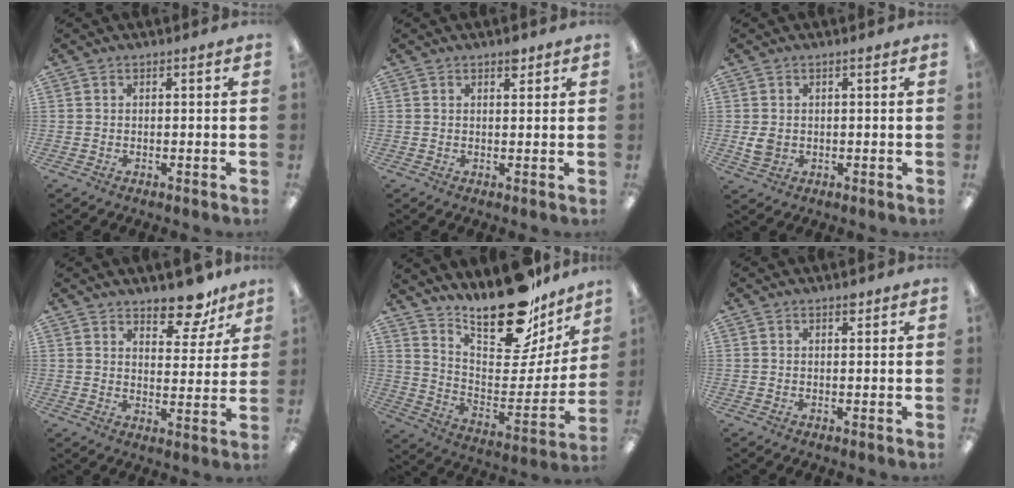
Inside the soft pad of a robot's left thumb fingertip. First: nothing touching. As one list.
[{"total": 2.3, "force": [1.6, 1.1, 1.3], "torque": [-0.003, -0.008, 0.023]}, {"total": 3.5, "force": [0.2, 2.8, 2.2], "torque": [-0.024, -0.001, 0.003]}, {"total": 9.5, "force": [7.8, 3.9, 3.8], "torque": [-0.034, -0.056, 0.136]}, {"total": 22.3, "force": [18.9, 7.1, 9.6], "torque": [-0.130, -0.149, 0.320]}, {"total": 1.3, "force": [1.0, 0.5, 0.6], "torque": [0.001, -0.006, 0.014]}]